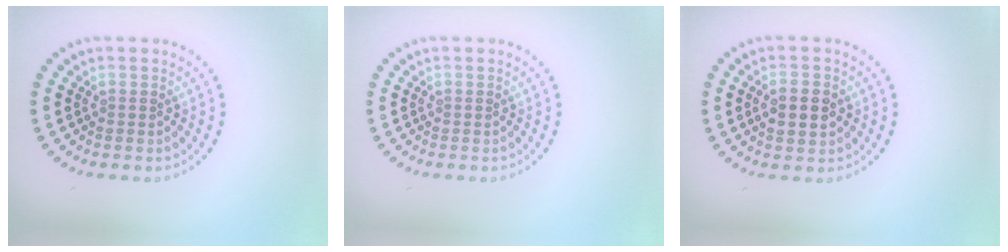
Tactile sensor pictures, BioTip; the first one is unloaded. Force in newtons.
{"total": 0.0}
{"total": 3.0, "press": 3.0, "slide": 0.1}